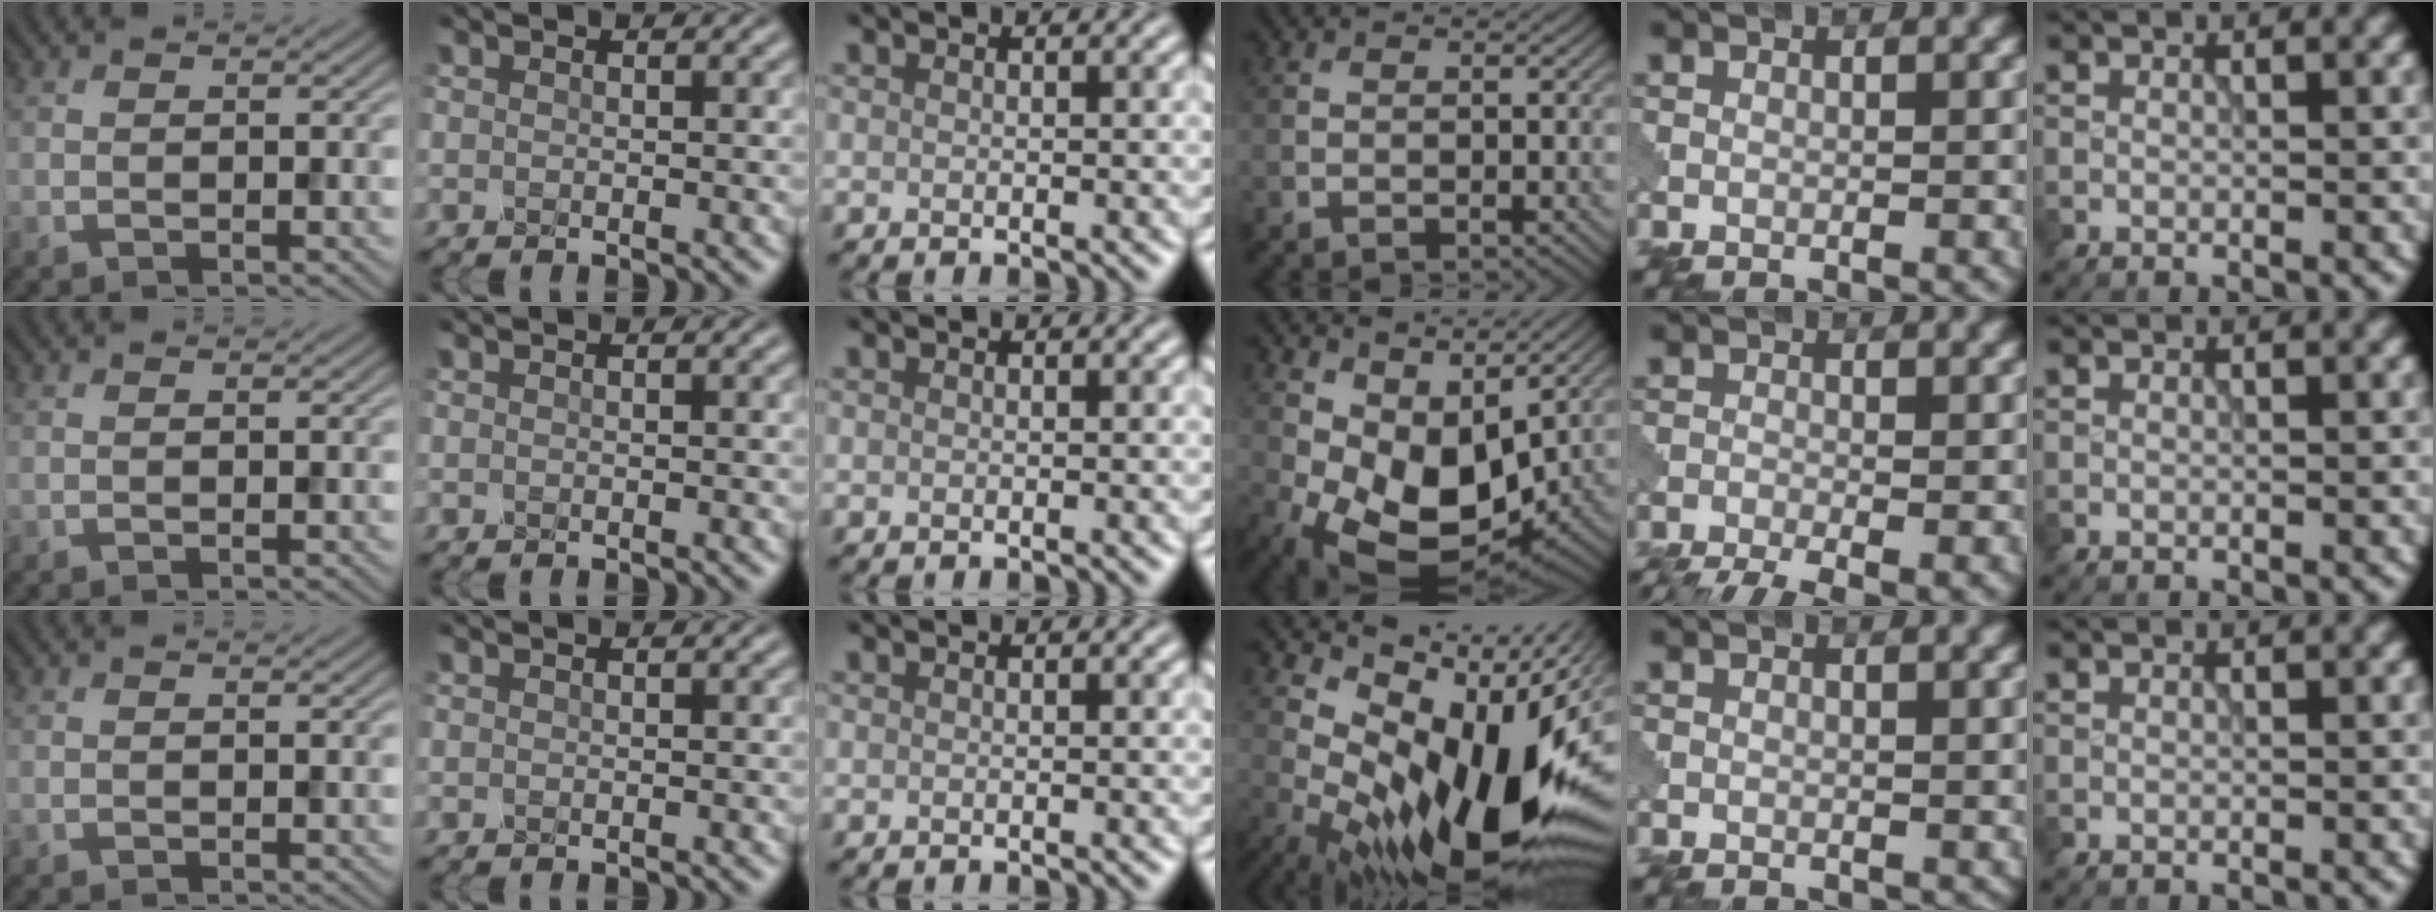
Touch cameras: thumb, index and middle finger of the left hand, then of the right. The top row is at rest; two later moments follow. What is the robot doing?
{"motion": "squeeze", "object": "foam earplug"}